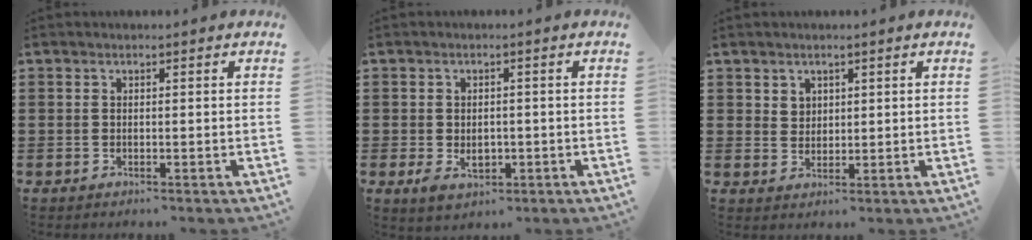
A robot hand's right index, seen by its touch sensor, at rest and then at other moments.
{"total": 3.3, "force": [-0.5, 2.2, 2.4], "torque": [-0.031, -0.003, -0.013]}
{"total": 2.1, "force": [1.4, 1.5, 0.3], "torque": [-0.004, 0.001, 0.026]}